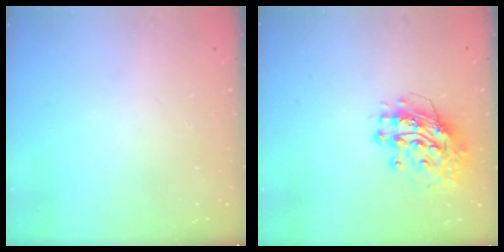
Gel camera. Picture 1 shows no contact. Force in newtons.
{"total": 13.2, "press": 13.1, "slide": 1.2}